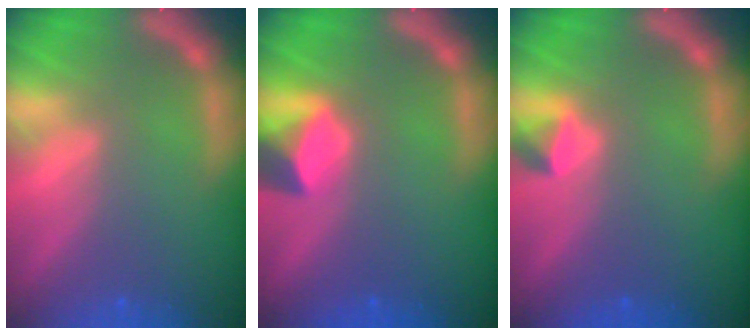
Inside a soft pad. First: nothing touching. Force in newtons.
{"total": 3.4}
{"total": 1.4}